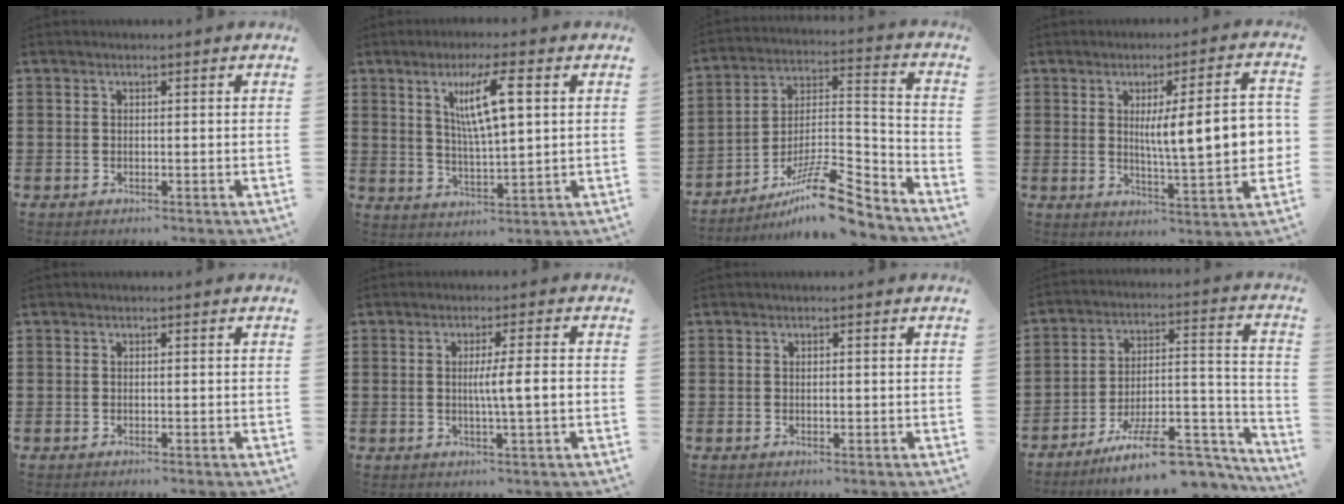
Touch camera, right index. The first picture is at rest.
{"total": 8.2, "force": [3.0, 1.4, 7.5], "torque": [-0.151, 0.006, 0.046]}
{"total": 12.3, "force": [-9.6, 2.2, 7.4], "torque": [-0.115, 0.031, -0.177]}
{"total": 10.9, "force": [1.2, 1.9, 10.7], "torque": [-0.167, -0.003, 0.015]}
{"total": 0.0}
{"total": 4.6, "force": [-0.2, -0.2, 4.6], "torque": [-0.082, -0.007, -0.007]}
{"total": 0.6, "force": [-0.1, 0.3, 0.5], "torque": [-0.012, -0.002, -0.002]}
{"total": 12.5, "force": [-10.0, 2.9, 7.0], "torque": [-0.099, 0.037, -0.179]}